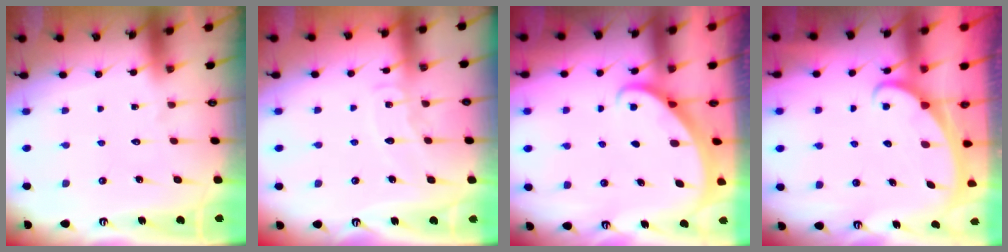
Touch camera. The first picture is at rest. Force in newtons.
{"total": 6.4, "press": 6.4, "slide": 0.6}
{"total": 1.8, "press": 1.8, "slide": 0.1}
{"total": 2.0, "press": 2.0, "slide": 0.1}